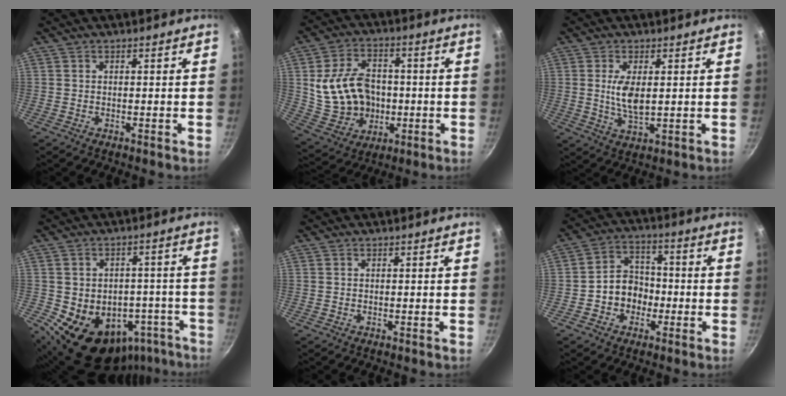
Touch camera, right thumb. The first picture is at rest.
{"total": 15.8, "force": [0.0, 12.2, 10.0], "torque": [-0.164, 0.013, 0.020]}
{"total": 6.0, "force": [0.9, 2.6, 5.3], "torque": [-0.100, -0.012, 0.021]}
{"total": 19.2, "force": [-8.1, 14.3, 9.9], "torque": [-0.120, 0.035, -0.080]}
{"total": 0.0}
{"total": 8.2, "force": [-2.2, 6.9, 3.9], "torque": [-0.017, 0.032, -0.042]}